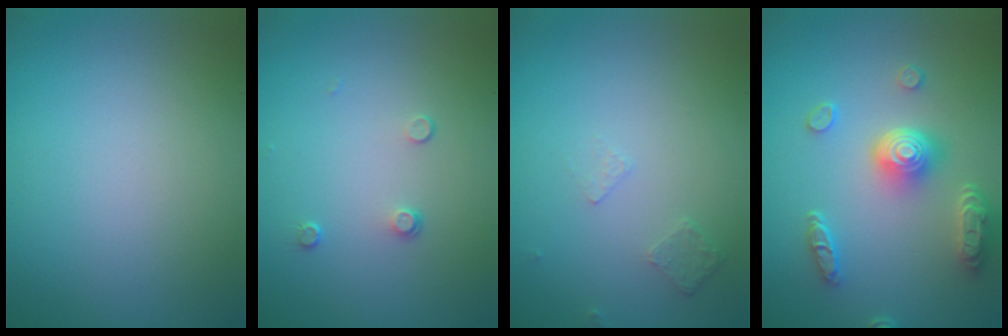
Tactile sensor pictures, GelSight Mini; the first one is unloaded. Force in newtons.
{"total": 0.9, "press": 0.6, "slide": 0.6}
{"total": 0.8, "press": 0.6, "slide": 0.5}
{"total": 5.0, "press": 4.0, "slide": 3.0}